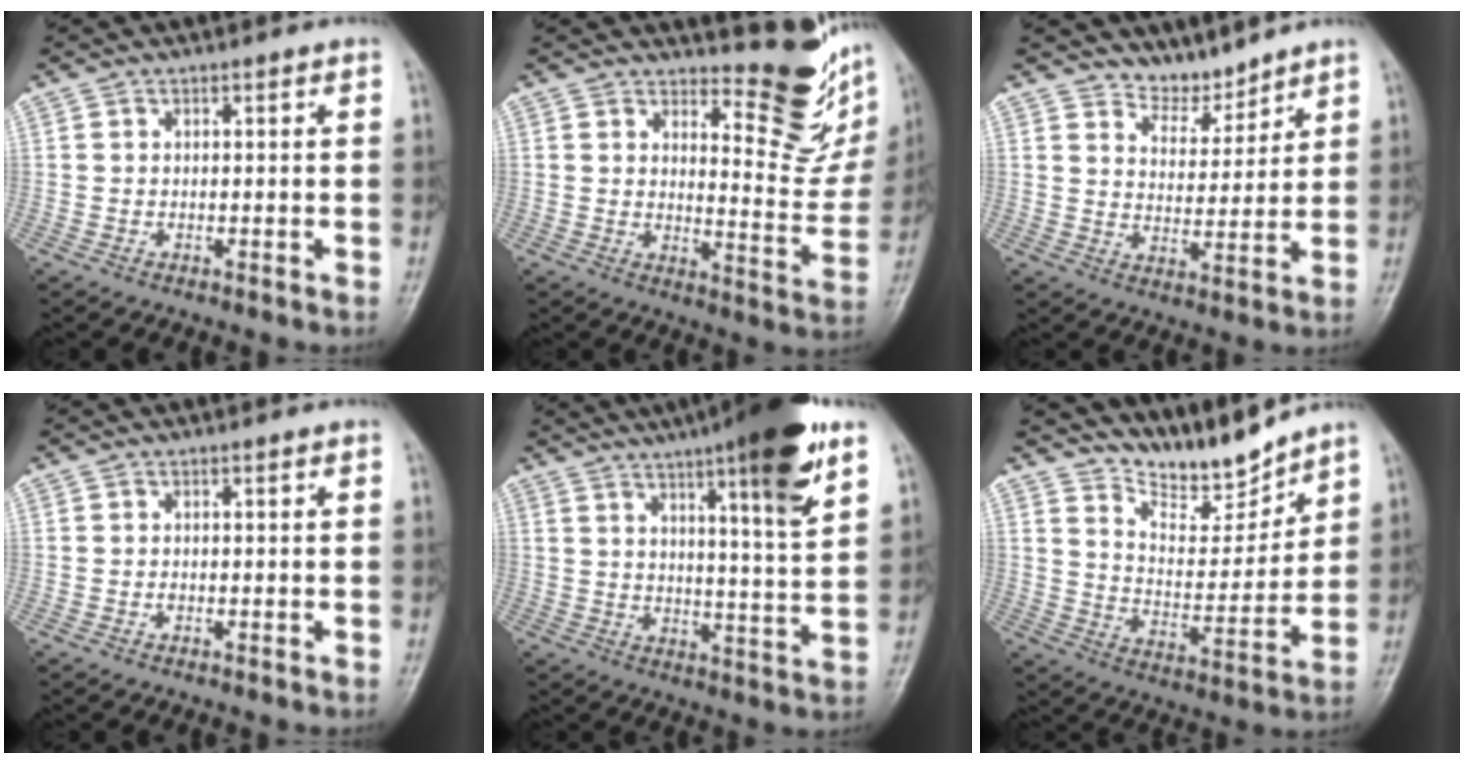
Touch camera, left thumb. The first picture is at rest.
{"total": 13.4, "force": [10.6, 4.5, 7.0], "torque": [-0.056, -0.109, 0.134]}
{"total": 5.6, "force": [5.2, 1.9, 0.1], "torque": [0.022, -0.053, 0.101]}
{"total": 0.7, "force": [0.0, 0.5, 0.5], "torque": [-0.003, 0.002, -0.001]}
{"total": 17.2, "force": [10.0, 2.3, 13.9], "torque": [-0.190, -0.046, 0.146]}
{"total": 10.9, "force": [10.2, 2.4, 2.8], "torque": [-0.016, -0.079, 0.191]}